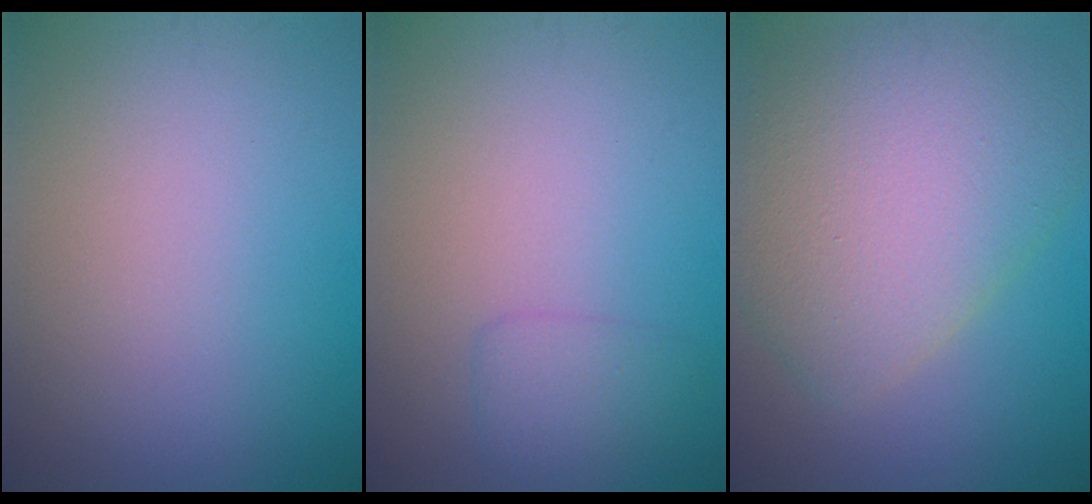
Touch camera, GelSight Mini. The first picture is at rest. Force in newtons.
{"total": 1.7, "press": 1.7, "slide": 0.1}
{"total": 8.7, "press": 8.7, "slide": 0.3}